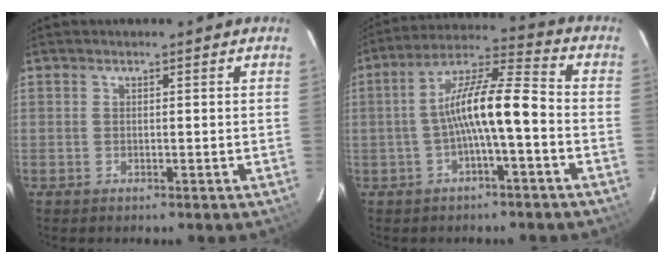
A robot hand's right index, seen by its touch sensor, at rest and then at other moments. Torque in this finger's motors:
{"motor_torque": [1.30, -0.80, 0.90, 0.21]}